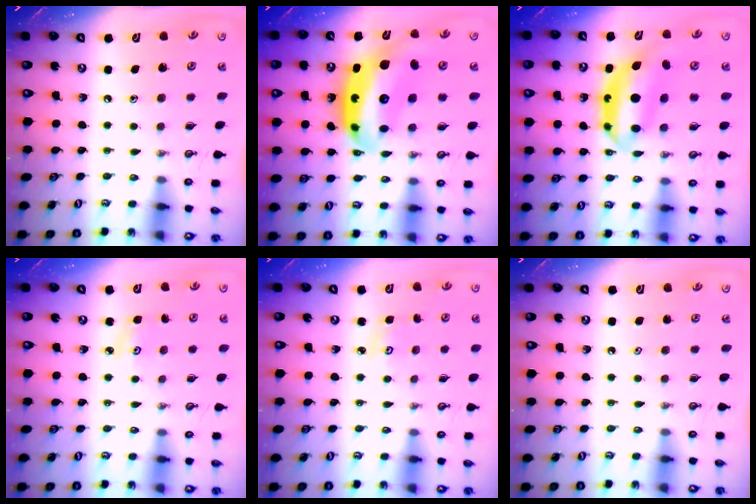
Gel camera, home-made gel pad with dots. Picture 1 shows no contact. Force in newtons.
{"total": 15.5, "press": 15.4, "slide": 1.5}
{"total": 10.9, "press": 10.9, "slide": 0.8}
{"total": 2.7, "press": 2.6, "slide": 0.4}
{"total": 2.5, "press": 2.4, "slide": 0.4}
{"total": 0.6, "press": 0.6, "slide": 0.0}